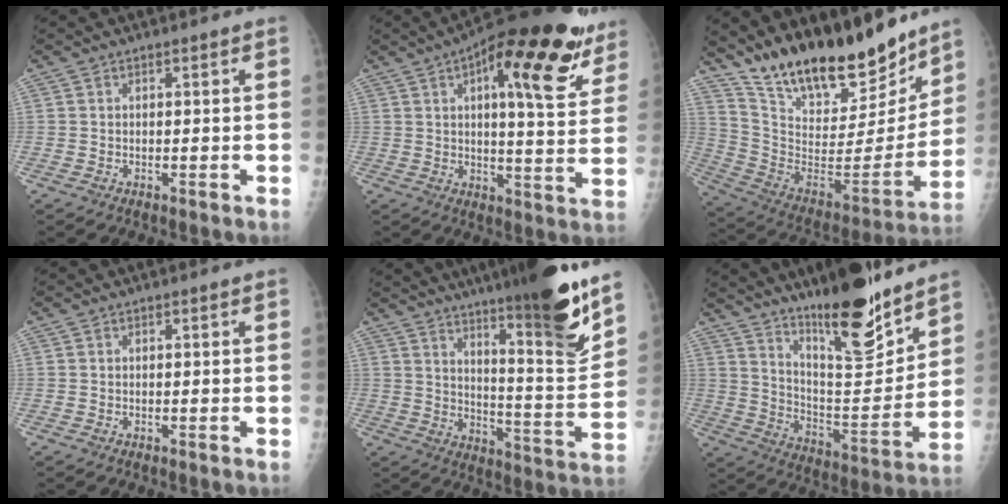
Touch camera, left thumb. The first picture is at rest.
{"total": 22.1, "force": [11.8, 7.3, 17.2], "torque": [-0.209, -0.030, 0.163]}
{"total": 25.2, "force": [20.2, 8.8, 12.2], "torque": [-0.171, -0.095, 0.341]}
{"total": 0.0}
{"total": 21.5, "force": [14.9, 2.3, 15.2], "torque": [-0.197, -0.088, 0.230]}
{"total": 20.0, "force": [15.2, 4.8, 12.2], "torque": [-0.154, -0.111, 0.253]}